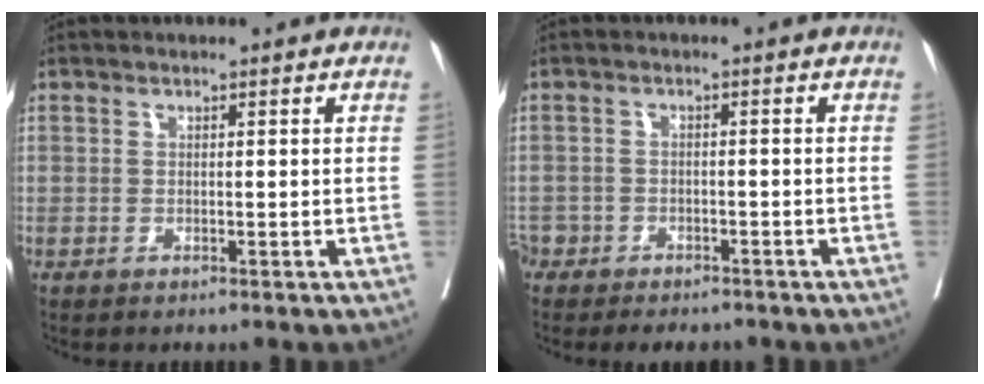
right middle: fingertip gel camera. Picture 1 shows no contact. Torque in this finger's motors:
{"motor_torque": [-0.52, -0.17, -0.10, -0.03]}